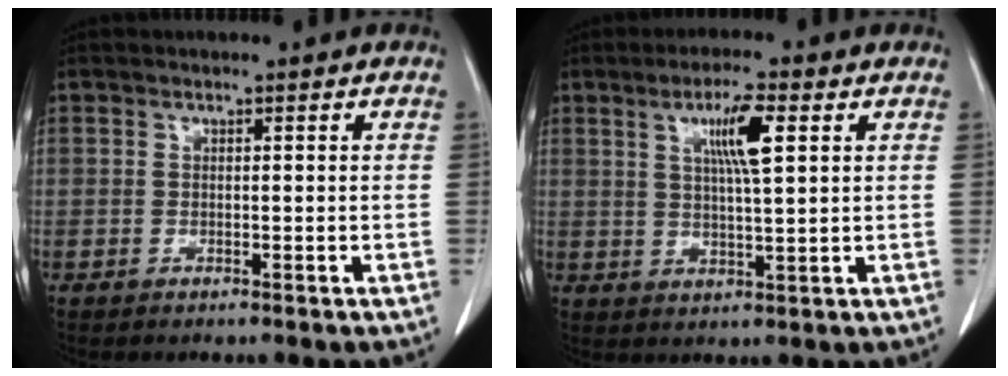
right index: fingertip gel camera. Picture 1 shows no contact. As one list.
[{"total": 6.7, "force": [2.5, 0.3, 6.2], "torque": [-0.111, 0.001, 0.043]}]